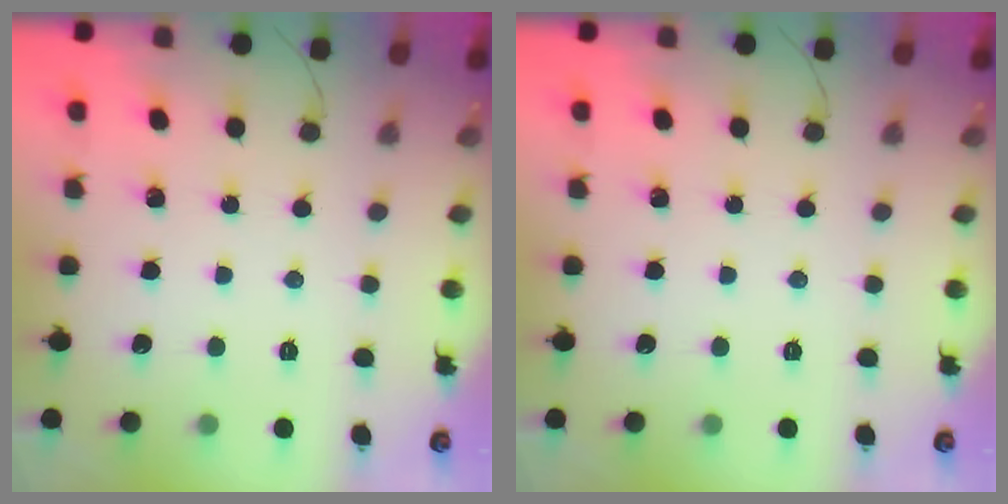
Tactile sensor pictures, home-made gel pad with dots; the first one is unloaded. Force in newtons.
{"total": 0.0}